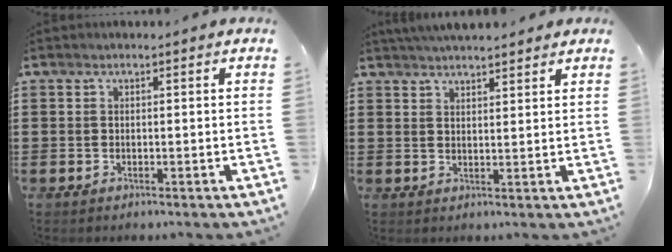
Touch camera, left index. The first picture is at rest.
{"total": 3.3, "force": [3.2, 0.2, 0.7], "torque": [-0.021, -0.004, 0.060]}